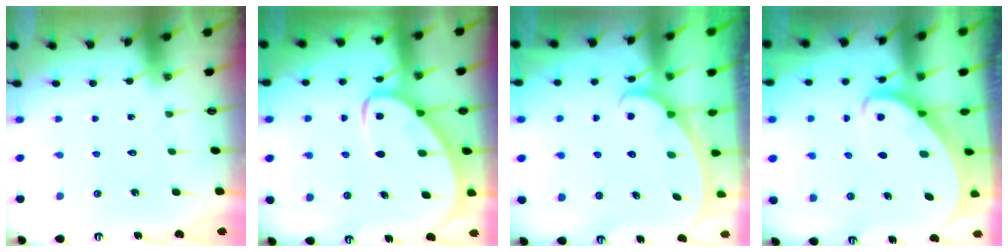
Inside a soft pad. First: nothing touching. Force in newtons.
{"total": 5.7, "press": 5.7, "slide": 0.7}
{"total": 2.3, "press": 2.3, "slide": 0.4}
{"total": 3.5, "press": 3.5, "slide": 0.4}